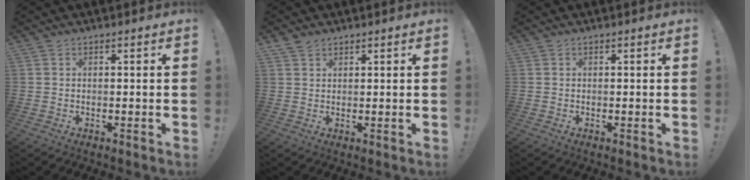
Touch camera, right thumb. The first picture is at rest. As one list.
[{"total": 2.0, "force": [1.6, 1.0, 0.6], "torque": [-0.013, -0.004, 0.030]}, {"total": 0.0}]